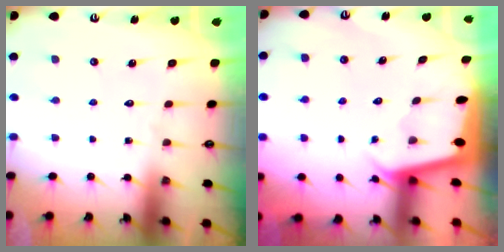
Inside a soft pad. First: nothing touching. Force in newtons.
{"total": 1.9, "press": 1.9, "slide": 0.1}